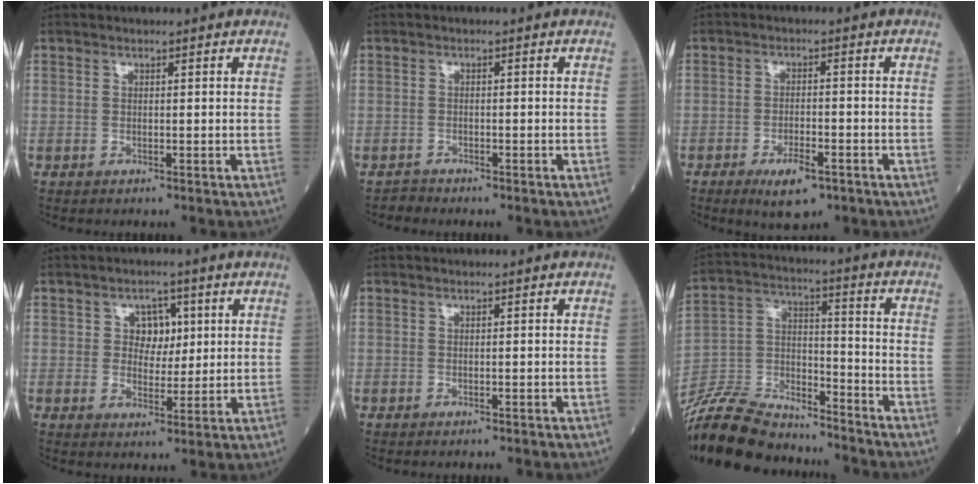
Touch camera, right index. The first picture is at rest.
{"total": 1.2, "force": [-1.0, 0.3, -0.6], "torque": [0.016, -0.003, -0.020]}
{"total": 5.5, "force": [-3.2, 1.8, 4.0], "torque": [-0.070, -0.005, -0.047]}
{"total": 4.3, "force": [1.2, 3.3, 2.4], "torque": [-0.024, 0.007, 0.018]}
{"total": 1.2, "force": [-1.1, 0.3, 0.5], "torque": [-0.010, -0.003, -0.012]}
{"total": 18.3, "force": [-16.9, 4.6, 5.3], "torque": [-0.118, 0.014, -0.294]}